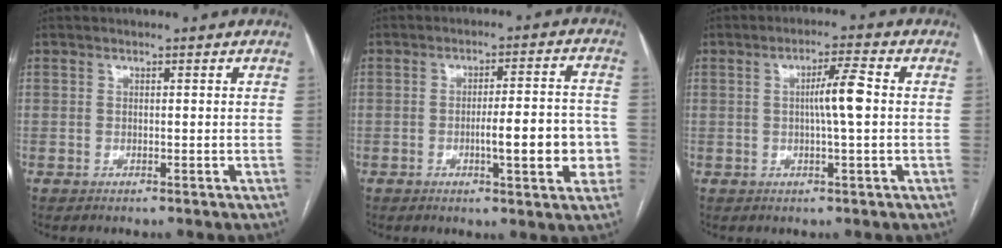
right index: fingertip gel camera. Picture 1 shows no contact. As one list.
[{"total": 9.8, "force": [-2.3, 1.8, 9.4], "torque": [-0.129, 0.014, -0.027]}, {"total": 5.8, "force": [0.5, -0.1, 5.7], "torque": [-0.100, 0.003, 0.008]}]